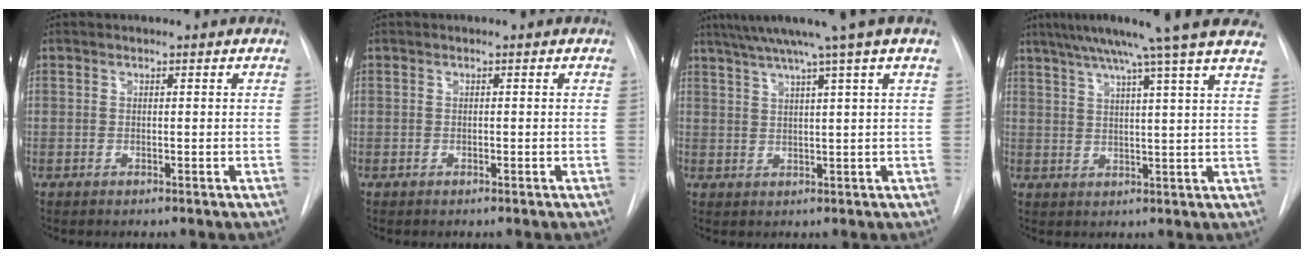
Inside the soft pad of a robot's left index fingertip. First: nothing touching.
{"total": 0.0}
{"total": 8.9, "force": [6.5, -2.1, 5.8], "torque": [-0.090, 0.019, 0.089]}
{"total": 19.4, "force": [15.7, -1.4, 11.3], "torque": [-0.187, 0.004, 0.200]}